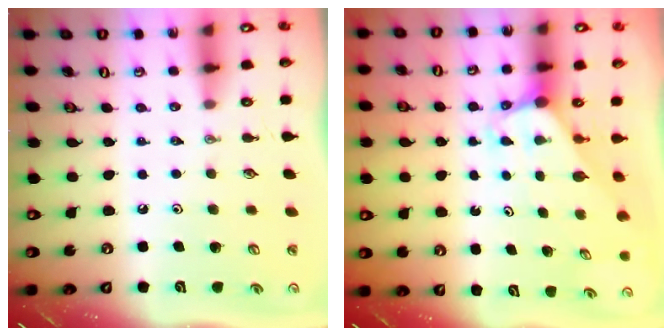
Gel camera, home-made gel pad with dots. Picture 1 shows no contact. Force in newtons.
{"total": 2.9, "press": 2.9, "slide": 0.2}